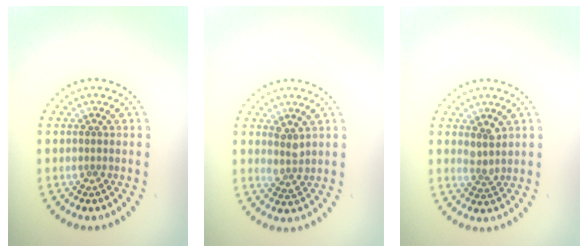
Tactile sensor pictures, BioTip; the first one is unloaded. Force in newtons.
{"total": 1.6, "press": 1.2, "slide": 1.0}
{"total": 1.7, "press": 1.3, "slide": 1.1}